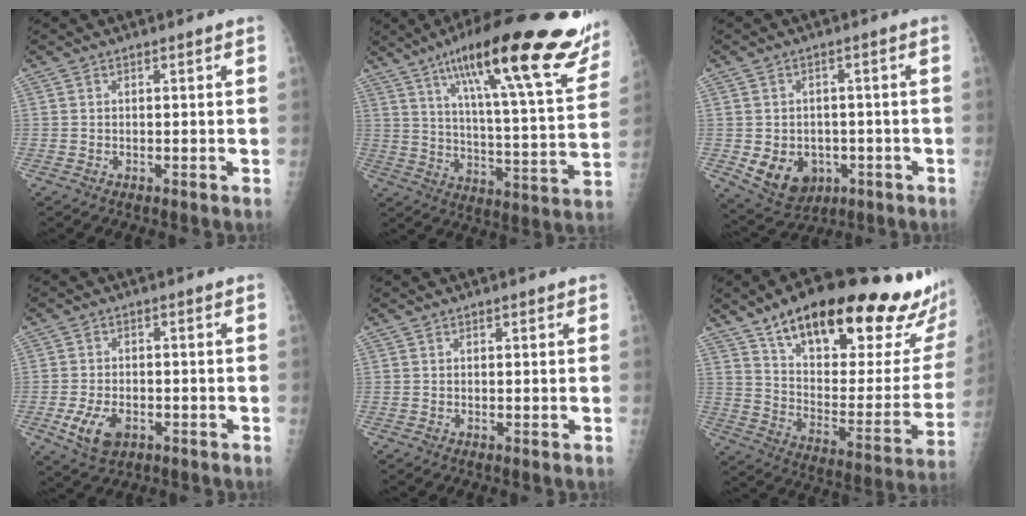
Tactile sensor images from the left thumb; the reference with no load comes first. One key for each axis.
{"total": 28.7, "fx": 18.1, "fy": 5.4, "fz": 21.5, "tx": -0.299, "ty": -0.047, "tz": 0.266}
{"total": 9.4, "fx": -2.5, "fy": 7.6, "fz": 4.8, "tx": -0.056, "ty": 0.008, "tz": -0.019}
{"total": 6.5, "fx": -2.5, "fy": 4.1, "fz": 4.4, "tx": -0.081, "ty": 0.000, "tz": -0.038}
{"total": 0.8, "fx": 0.5, "fy": 0.5, "fz": 0.2, "tx": 0.005, "ty": -0.002, "tz": 0.003}
{"total": 33.9, "fx": 22.5, "fy": 10.7, "fz": 22.9, "tx": -0.298, "ty": -0.056, "tz": 0.332}